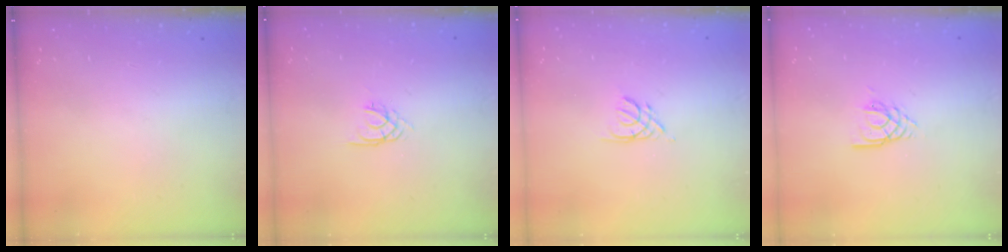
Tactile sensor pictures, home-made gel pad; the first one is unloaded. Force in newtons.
{"total": 1.7, "press": 1.7, "slide": 0.1}
{"total": 2.2, "press": 2.2, "slide": 0.4}
{"total": 2.9, "press": 2.8, "slide": 0.4}